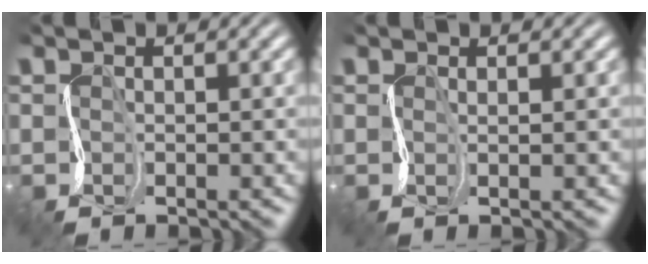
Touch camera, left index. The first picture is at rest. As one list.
[{"total": 0.7, "force": [0.6, 0.0, 0.4], "torque": [-0.005, 0.007, 0.012]}]